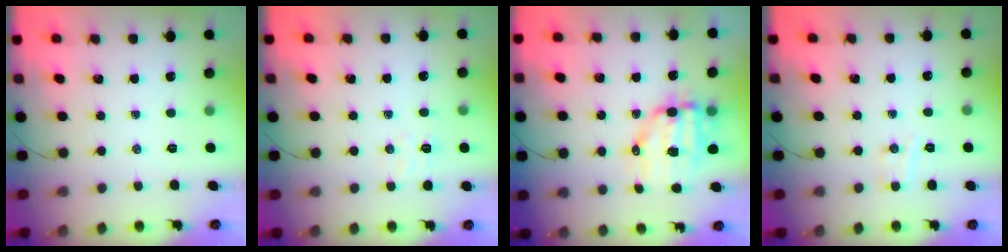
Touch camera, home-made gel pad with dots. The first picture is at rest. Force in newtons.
{"total": 5.0, "press": 4.8, "slide": 1.2}
{"total": 10.0, "press": 9.8, "slide": 2.2}
{"total": 3.8, "press": 3.6, "slide": 1.1}